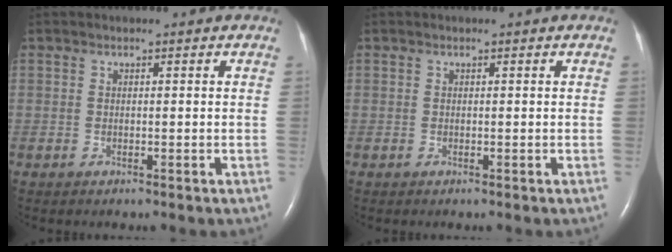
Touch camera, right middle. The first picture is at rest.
{"total": 0.0}